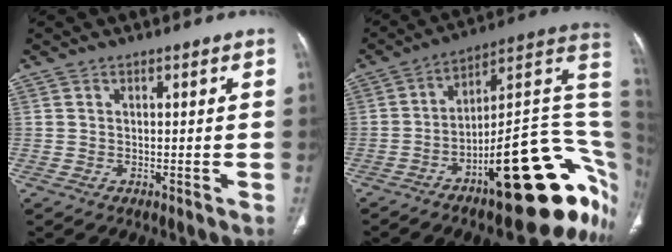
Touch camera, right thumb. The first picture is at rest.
{"total": 28.7, "force": [-7.9, 8.9, 26.1], "torque": [-0.255, 0.063, -0.107]}